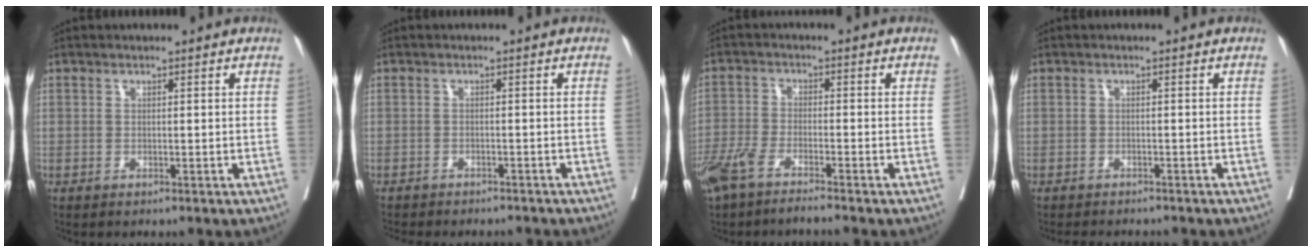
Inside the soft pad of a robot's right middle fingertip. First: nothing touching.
{"total": 8.4, "force": [-7.7, 2.0, 2.8], "torque": [-0.037, -0.004, -0.094]}
{"total": 5.9, "force": [-4.7, 0.7, 3.5], "torque": [-0.070, -0.010, -0.092]}
{"total": 5.4, "force": [-5.0, 1.2, 1.8], "torque": [-0.019, -0.004, -0.066]}